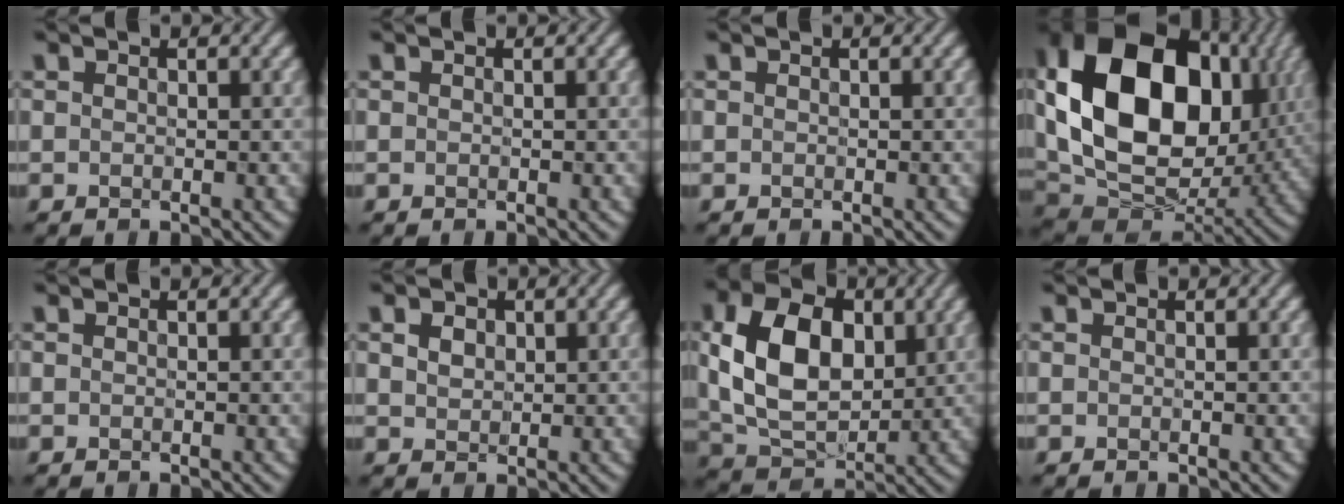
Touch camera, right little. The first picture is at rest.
{"total": 0.0}
{"total": 0.0}
{"total": 18.5, "force": [3.6, 12.6, 13.0], "torque": [-0.265, 0.008, 0.060]}
{"total": 0.0}
{"total": 2.1, "force": [0.7, 1.6, 1.2], "torque": [-0.028, 0.006, 0.003]}
{"total": 9.9, "force": [1.2, 6.5, 7.3], "torque": [-0.154, 0.003, 0.013]}
{"total": 0.0}